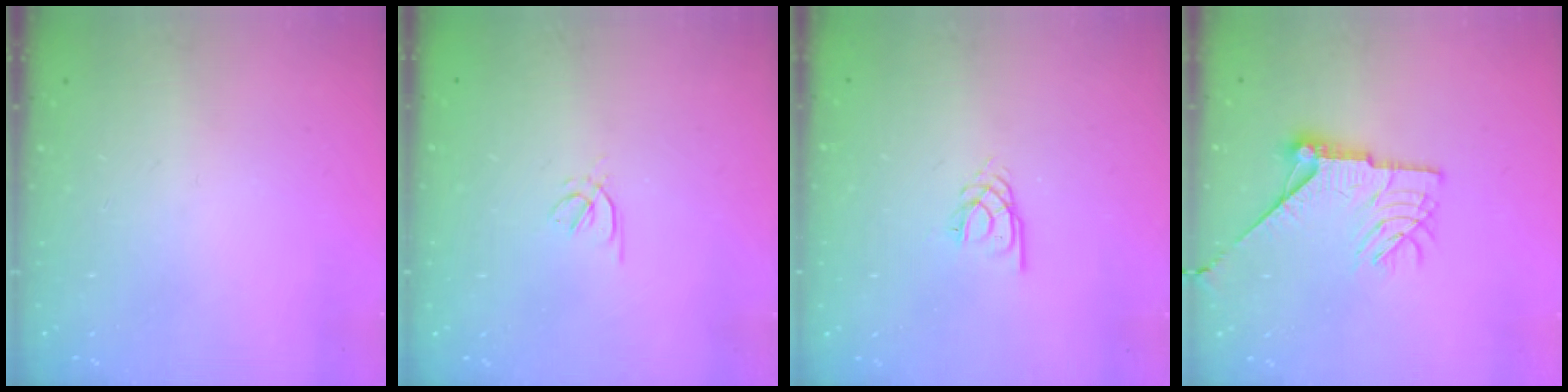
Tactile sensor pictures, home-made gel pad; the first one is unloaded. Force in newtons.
{"total": 1.6, "press": 1.5, "slide": 0.5}
{"total": 2.3, "press": 2.3, "slide": 0.2}
{"total": 13.0, "press": 13.0, "slide": 0.7}